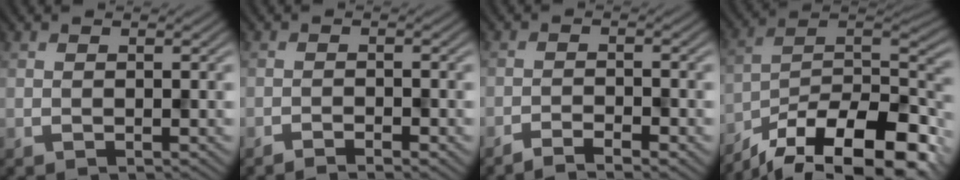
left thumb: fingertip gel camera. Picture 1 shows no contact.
{"total": 1.8, "force": [-1.4, 0.2, 1.1], "torque": [-0.021, 0.003, -0.026]}
{"total": 2.9, "force": [-2.4, 0.3, 1.7], "torque": [-0.035, 0.005, -0.045]}
{"total": 17.7, "force": [-13.5, 5.3, 10.1], "torque": [-0.193, -0.028, -0.211]}